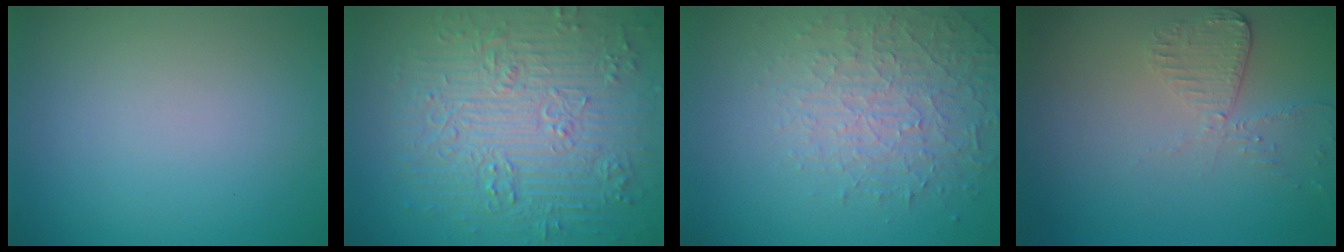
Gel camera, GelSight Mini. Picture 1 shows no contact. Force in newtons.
{"total": 9.3, "press": 6.9, "slide": 6.2}
{"total": 4.6, "press": 3.1, "slide": 3.3}
{"total": 2.7, "press": 2.4, "slide": 1.2}